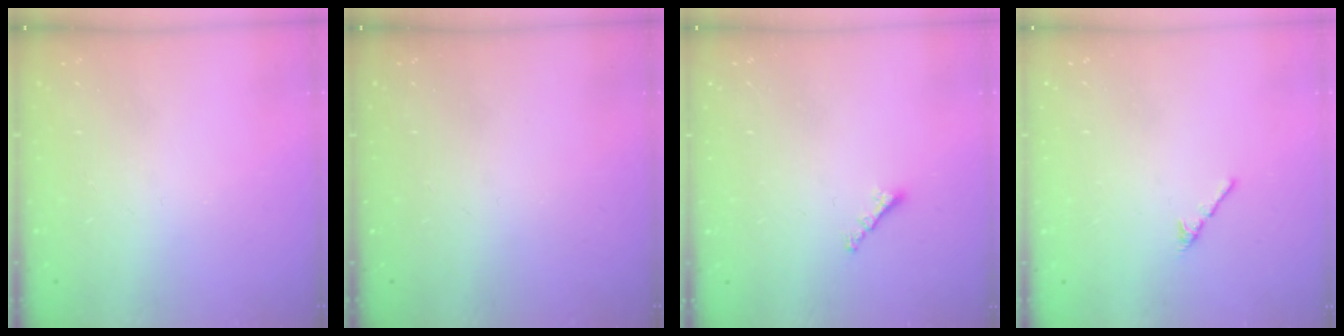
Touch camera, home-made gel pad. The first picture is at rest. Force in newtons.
{"total": 0.0}
{"total": 0.6, "press": 0.5, "slide": 0.4}
{"total": 2.7, "press": 2.6, "slide": 0.8}